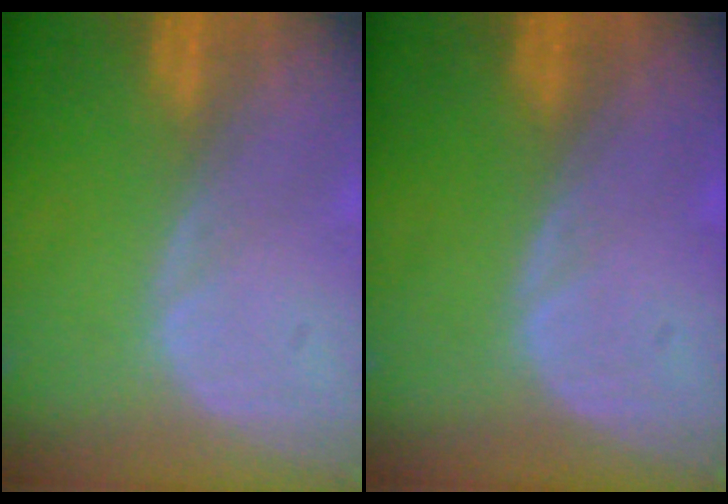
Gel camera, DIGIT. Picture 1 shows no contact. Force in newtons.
{"total": 0.0}